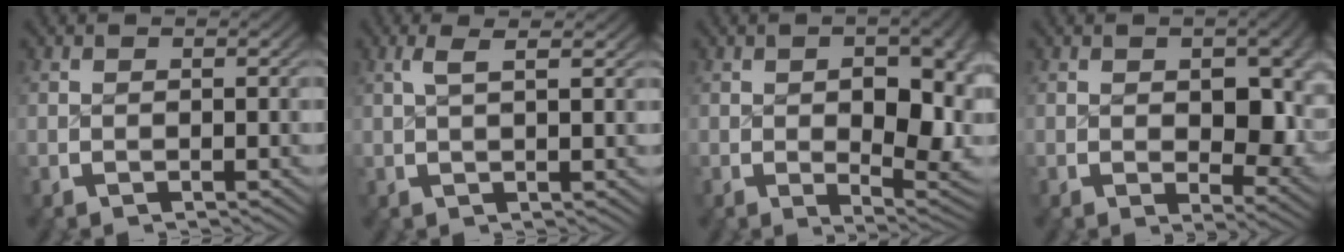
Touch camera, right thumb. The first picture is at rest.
{"total": 1.9, "force": [1.3, 0.1, 1.5], "torque": [-0.027, 0.002, 0.027]}
{"total": 7.3, "force": [-0.2, 3.7, 6.2], "torque": [-0.093, -0.035, 0.013]}
{"total": 5.8, "force": [0.5, 3.6, 4.5], "torque": [-0.065, -0.035, 0.022]}